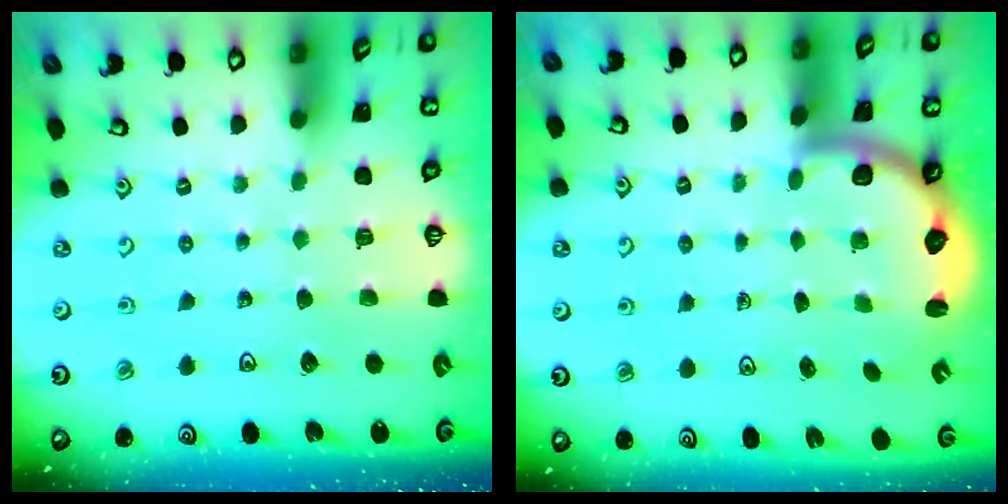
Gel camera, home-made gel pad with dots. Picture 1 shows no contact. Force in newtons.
{"total": 2.7, "press": 2.4, "slide": 1.2}